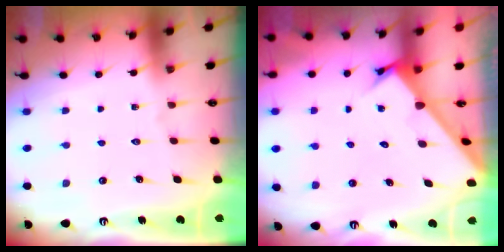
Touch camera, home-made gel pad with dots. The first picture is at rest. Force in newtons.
{"total": 2.6, "press": 2.6, "slide": 0.2}